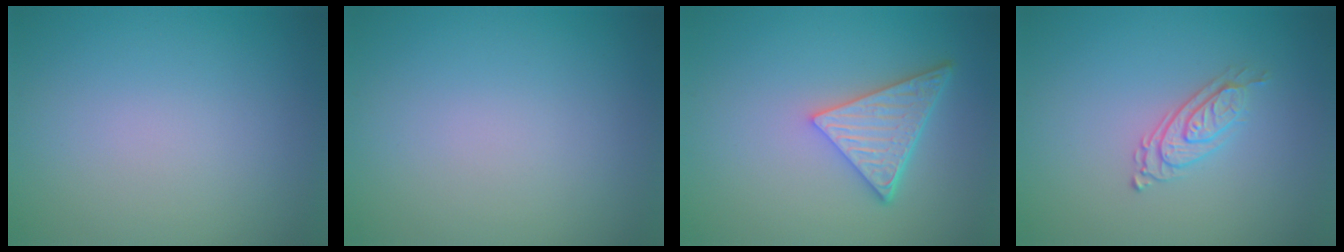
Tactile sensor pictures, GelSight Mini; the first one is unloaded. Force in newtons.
{"total": 0.0}
{"total": 5.0, "press": 3.7, "slide": 3.3}
{"total": 2.7, "press": 2.0, "slide": 1.8}